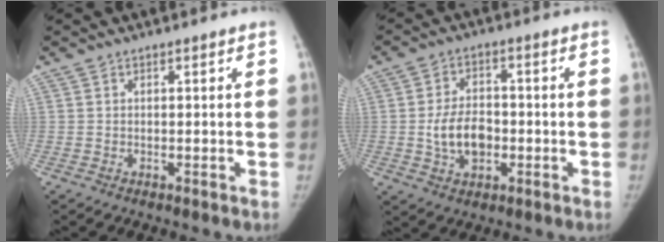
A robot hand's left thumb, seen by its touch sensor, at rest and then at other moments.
{"total": 8.4, "force": [-1.6, 5.6, 6.0], "torque": [-0.090, 0.014, -0.026]}